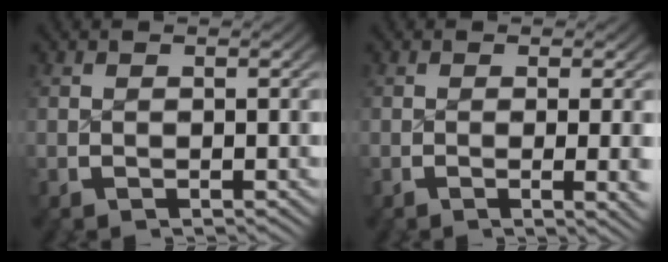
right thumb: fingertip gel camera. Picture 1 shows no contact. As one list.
[{"total": 3.0, "force": [-0.4, 0.6, 2.9], "torque": [-0.039, -0.003, -0.007]}]